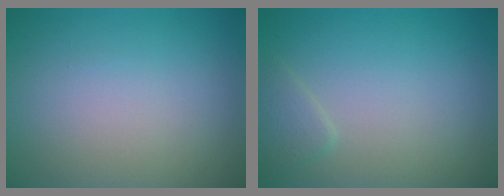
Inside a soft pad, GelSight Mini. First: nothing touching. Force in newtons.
{"total": 1.2, "press": 1.2, "slide": 0.1}